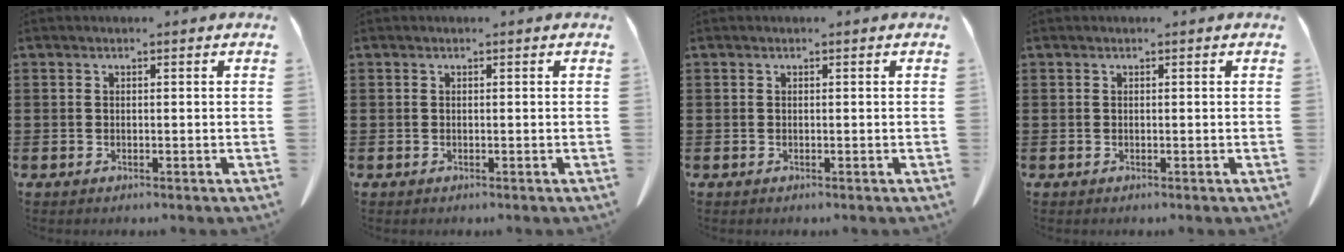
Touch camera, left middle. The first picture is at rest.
{"total": 0.0}
{"total": 0.0}
{"total": 0.0}